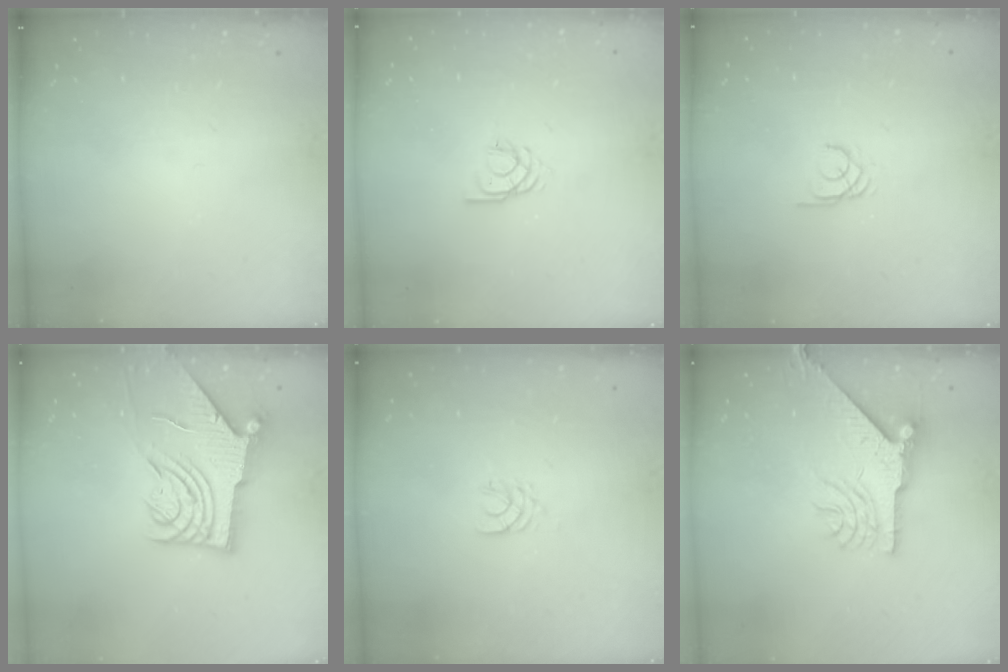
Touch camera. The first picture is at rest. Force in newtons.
{"total": 2.3, "press": 2.3, "slide": 0.2}
{"total": 1.5, "press": 1.5, "slide": 0.1}
{"total": 10.2, "press": 10.1, "slide": 1.1}
{"total": 2.5, "press": 2.5, "slide": 0.4}
{"total": 9.4, "press": 9.4, "slide": 1.2}